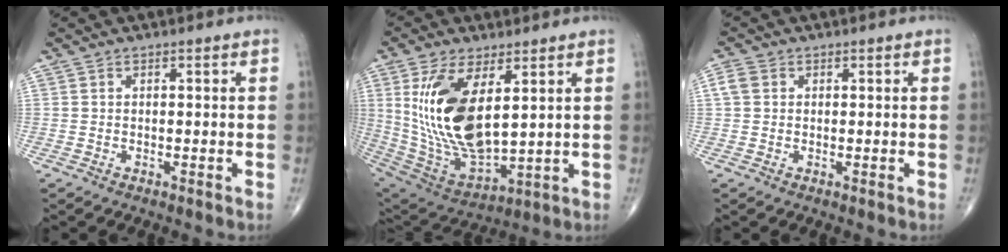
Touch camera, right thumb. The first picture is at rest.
{"total": 19.3, "force": [4.9, 9.0, 16.4], "torque": [-0.317, -0.029, 0.111]}
{"total": 2.5, "force": [0.6, 2.0, 1.4], "torque": [-0.032, 0.008, 0.011]}